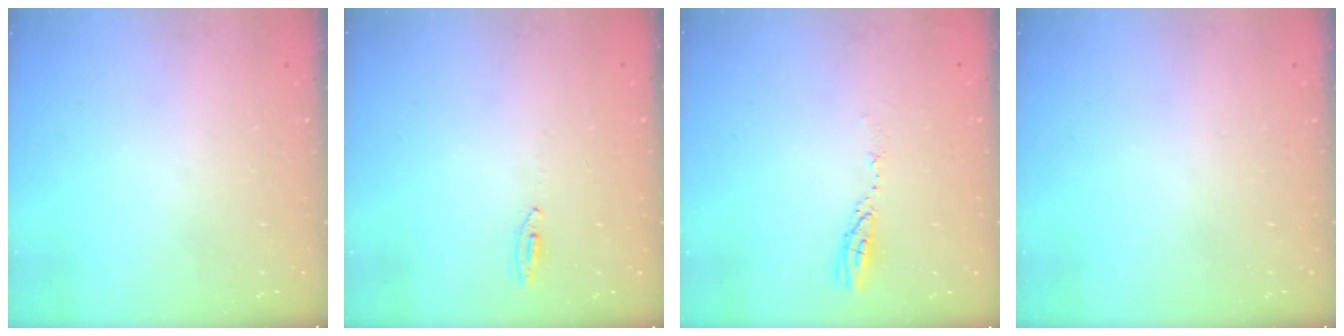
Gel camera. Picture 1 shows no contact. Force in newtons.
{"total": 2.7, "press": 2.5, "slide": 1.0}
{"total": 3.6, "press": 3.6, "slide": 0.3}
{"total": 0.0}